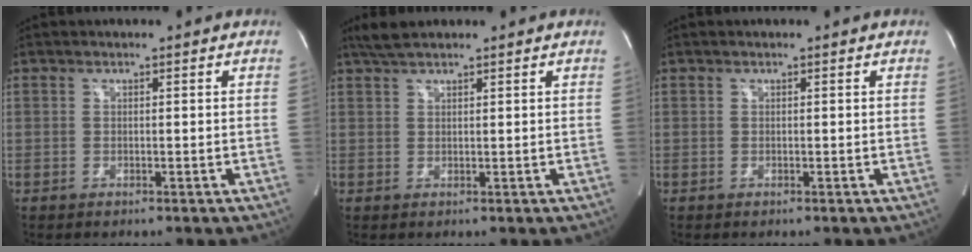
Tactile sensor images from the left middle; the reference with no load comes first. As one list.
[{"total": 3.1, "force": [2.7, 0.4, 1.5], "torque": [-0.038, 0.014, 0.055]}, {"total": 0.0}]